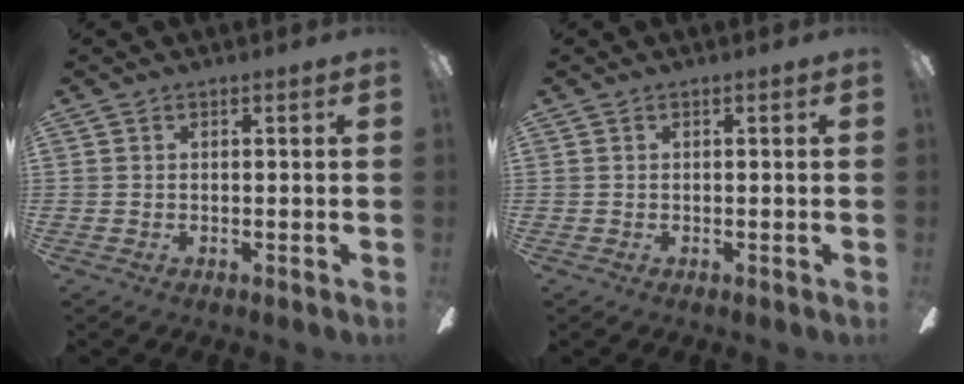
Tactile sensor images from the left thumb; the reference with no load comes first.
{"total": 0.0}